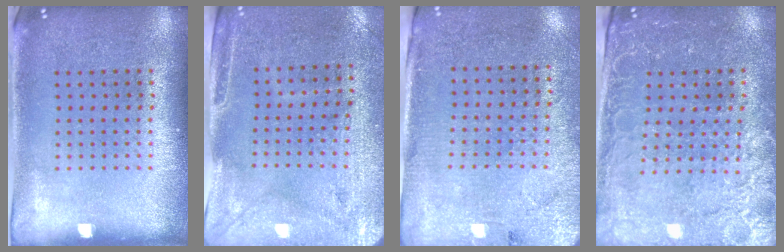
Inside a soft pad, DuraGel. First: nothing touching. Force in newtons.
{"total": 3.0, "press": 2.5, "slide": 1.5}
{"total": 2.7, "press": 2.4, "slide": 1.3}
{"total": 3.1, "press": 2.9, "slide": 1.0}